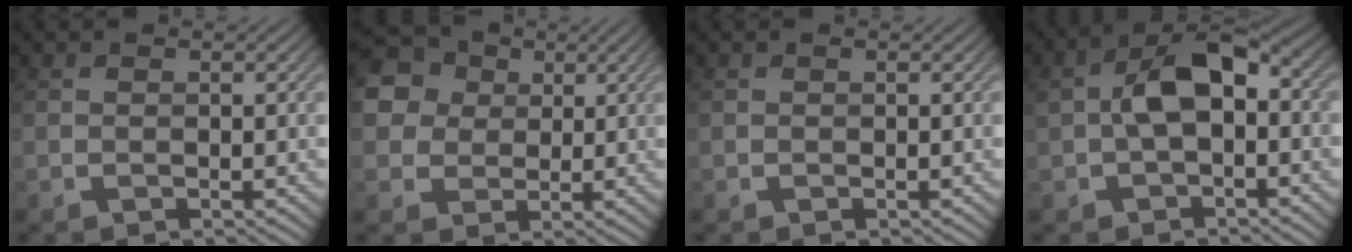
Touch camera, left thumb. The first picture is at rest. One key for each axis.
{"total": 12.6, "fx": 4.9, "fy": 10.5, "fz": 5.0, "tx": -0.158, "ty": 0.030, "tz": 0.084}
{"total": 0.0}
{"total": 6.6, "fx": 0.0, "fy": 3.8, "fz": 5.4, "tx": -0.098, "ty": 0.011, "tz": -0.005}